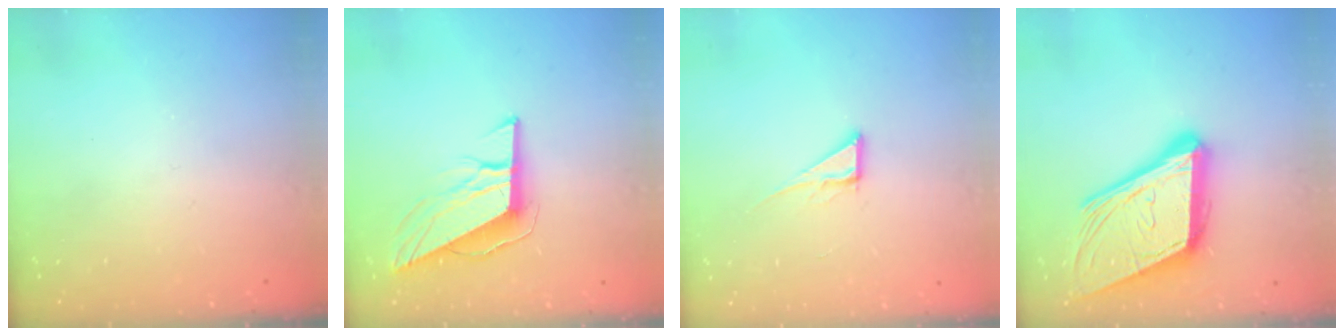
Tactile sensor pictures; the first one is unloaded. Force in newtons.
{"total": 10.7, "press": 10.3, "slide": 2.6}
{"total": 6.1, "press": 6.1, "slide": 0.4}
{"total": 22.1, "press": 21.7, "slide": 4.6}